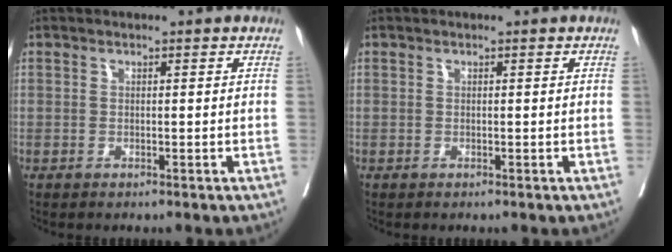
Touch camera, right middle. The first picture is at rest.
{"total": 0.0}